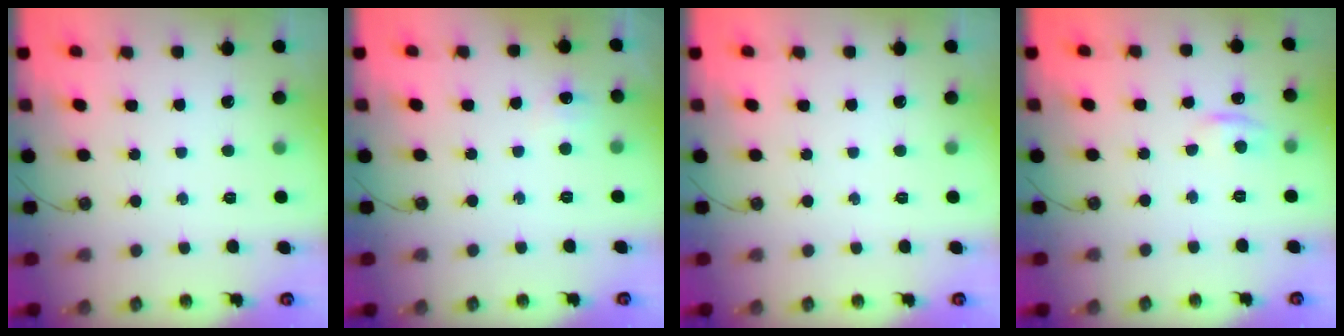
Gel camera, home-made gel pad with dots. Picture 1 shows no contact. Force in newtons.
{"total": 4.0, "press": 3.9, "slide": 0.6}
{"total": 0.0}
{"total": 5.1, "press": 5.0, "slide": 0.7}